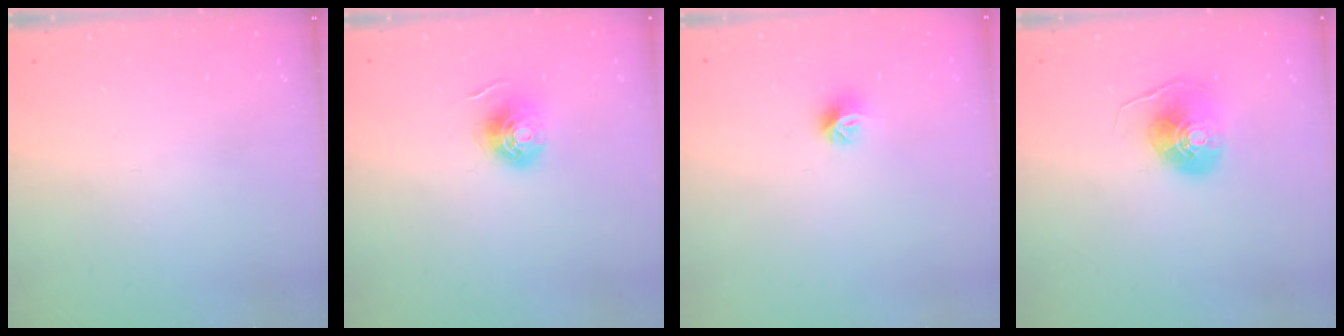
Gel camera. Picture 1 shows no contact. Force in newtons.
{"total": 6.1, "press": 6.1, "slide": 0.5}
{"total": 8.0, "press": 7.9, "slide": 0.6}
{"total": 8.5, "press": 8.4, "slide": 0.3}